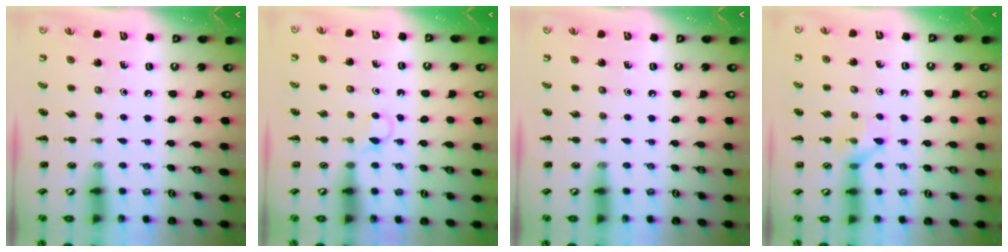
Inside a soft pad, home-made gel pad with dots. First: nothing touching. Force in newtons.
{"total": 2.8, "press": 2.7, "slide": 0.8}
{"total": 0.0}
{"total": 7.4, "press": 7.4, "slide": 0.5}